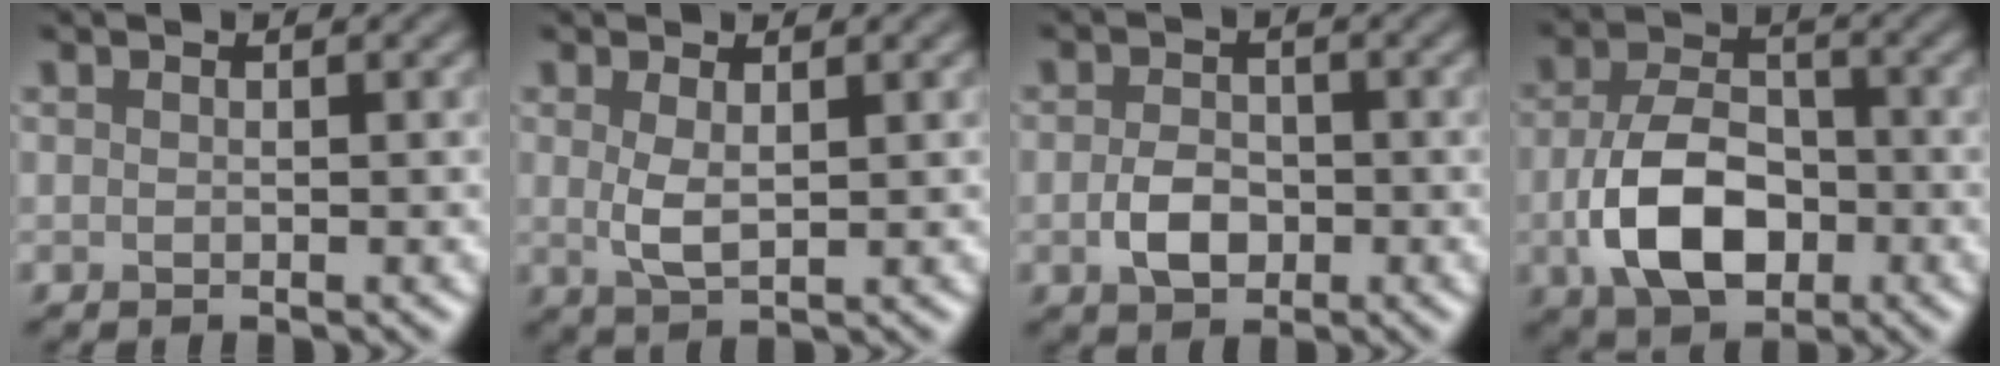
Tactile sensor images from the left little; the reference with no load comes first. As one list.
[{"total": 2.2, "force": [0.6, 0.8, 2.0], "torque": [-0.045, -0.003, 0.013]}, {"total": 3.1, "force": [-0.8, 2.2, 2.1], "torque": [-0.038, -0.003, -0.018]}, {"total": 7.7, "force": [-2.0, 4.8, 5.6], "torque": [-0.116, -0.003, -0.040]}]